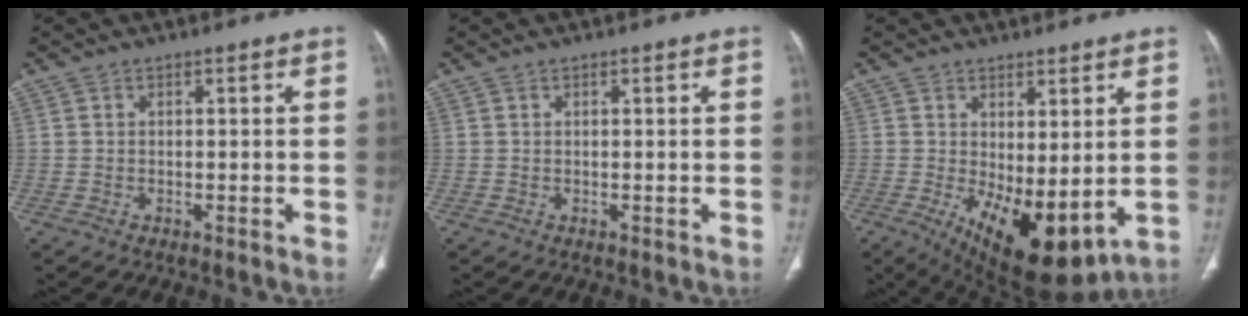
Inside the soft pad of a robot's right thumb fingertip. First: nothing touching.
{"total": 0.0}
{"total": 13.2, "force": [-1.5, 5.8, 11.8], "torque": [-0.178, -0.025, 0.000]}